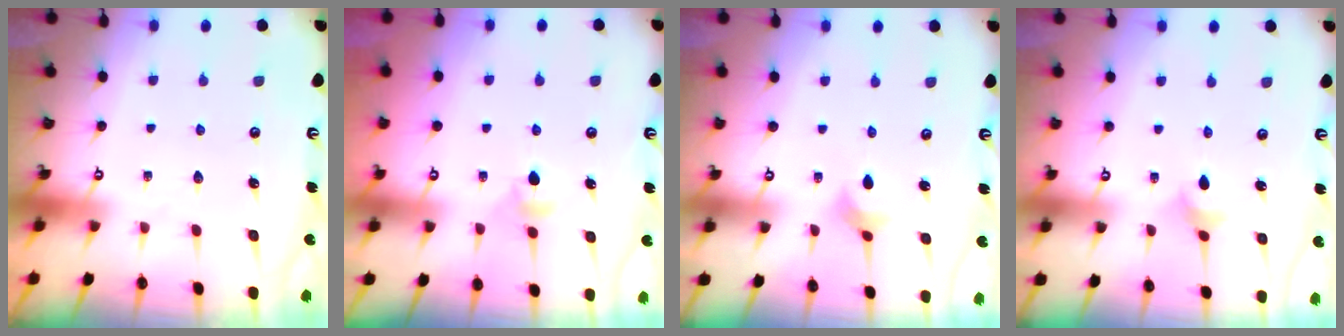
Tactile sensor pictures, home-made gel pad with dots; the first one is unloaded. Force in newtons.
{"total": 5.2, "press": 5.1, "slide": 0.4}
{"total": 2.7, "press": 2.6, "slide": 0.7}
{"total": 2.8, "press": 2.8, "slide": 0.6}